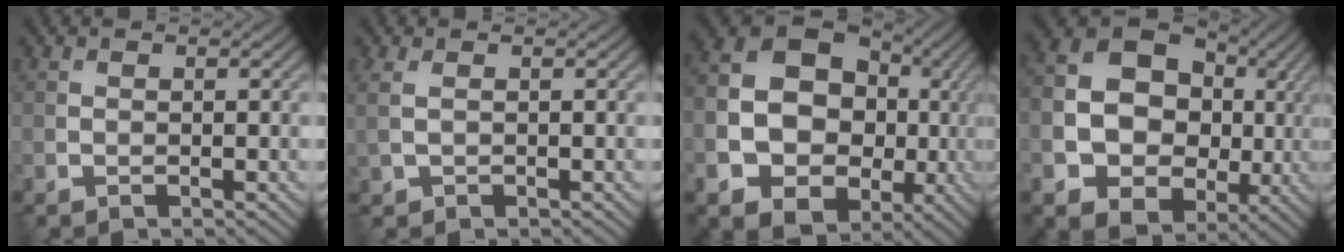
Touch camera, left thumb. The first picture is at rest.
{"total": 1.7, "force": [0.3, 1.0, 1.4], "torque": [-0.044, 0.002, 0.008]}
{"total": 18.6, "force": [-3.0, 15.6, 9.8], "torque": [-0.215, -0.027, -0.052]}
{"total": 17.1, "force": [-1.4, 14.4, 9.0], "torque": [-0.203, -0.026, -0.015]}